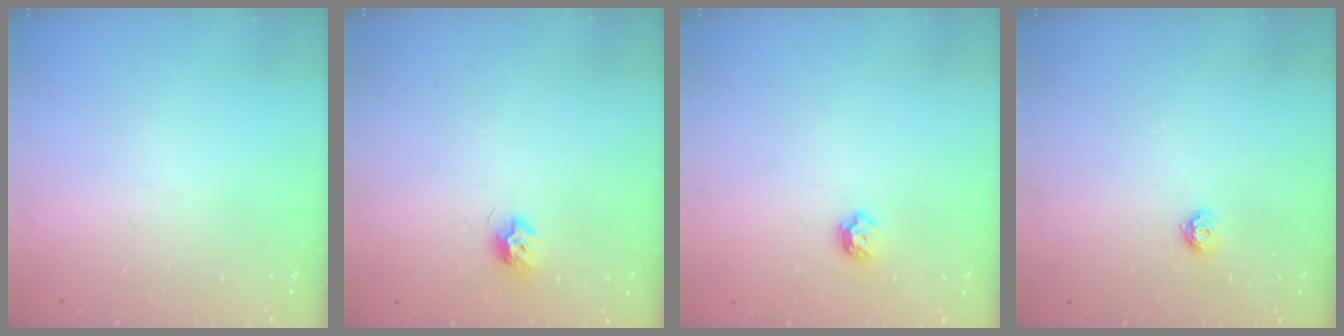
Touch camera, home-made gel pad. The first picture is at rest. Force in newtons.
{"total": 7.1, "press": 7.0, "slide": 0.3}
{"total": 5.5, "press": 5.5, "slide": 0.8}
{"total": 5.8, "press": 5.8, "slide": 0.3}